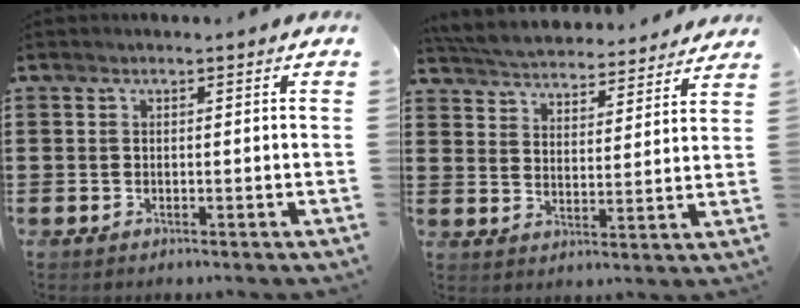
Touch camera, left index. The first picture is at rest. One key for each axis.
{"total": 5.0, "fx": 5.0, "fy": 0.1, "fz": 0.2, "tx": -0.033, "ty": -0.039, "tz": 0.084}